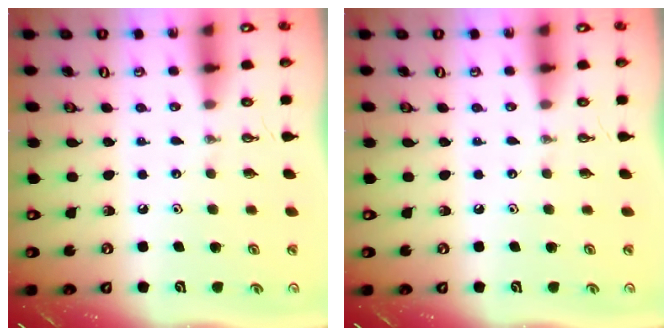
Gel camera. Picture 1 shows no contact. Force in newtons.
{"total": 0.0}